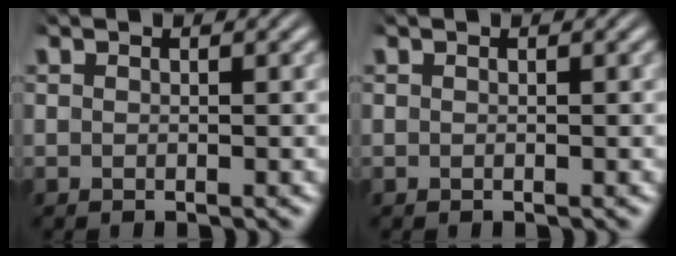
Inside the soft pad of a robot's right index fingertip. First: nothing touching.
{"total": 0.0}